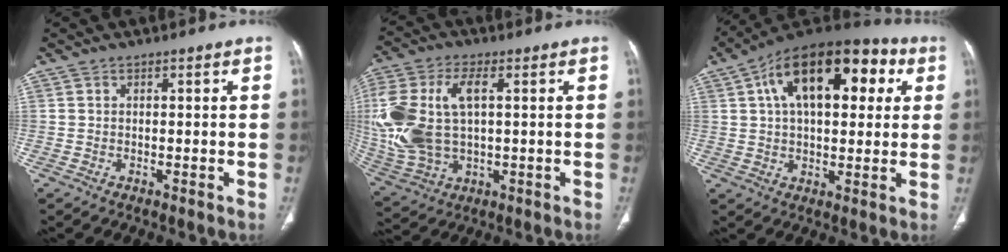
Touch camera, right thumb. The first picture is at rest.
{"total": 19.2, "force": [1.9, 10.9, 15.8], "torque": [-0.374, 0.005, 0.046]}
{"total": 22.6, "force": [7.0, 12.0, 17.8], "torque": [-0.251, 0.028, 0.101]}